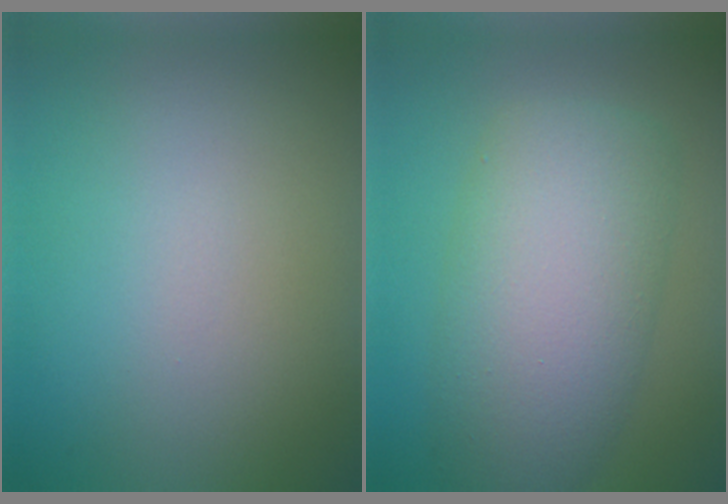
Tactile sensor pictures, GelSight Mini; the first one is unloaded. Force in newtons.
{"total": 9.1, "press": 9.1, "slide": 0.3}